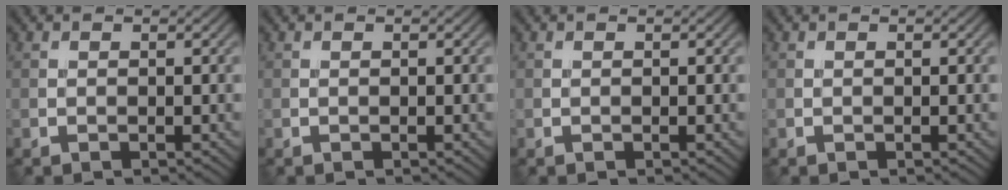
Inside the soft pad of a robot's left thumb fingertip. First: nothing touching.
{"total": 0.0}
{"total": 0.0}
{"total": 0.0}